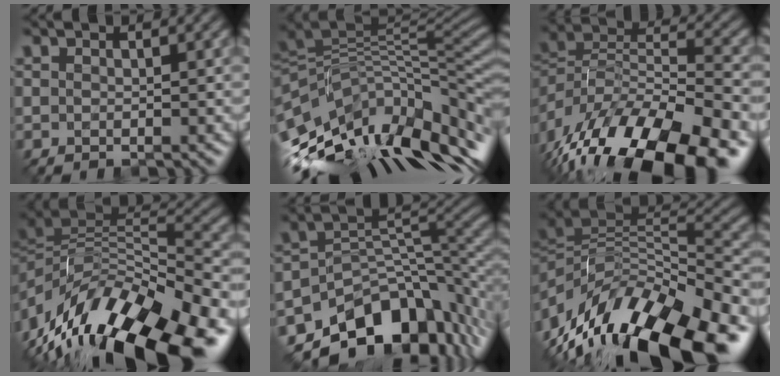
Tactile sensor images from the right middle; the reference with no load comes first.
{"total": 14.1, "force": [-5.0, 6.1, 11.7], "torque": [-0.224, 0.002, -0.072]}
{"total": 15.0, "force": [-9.2, 5.9, 10.3], "torque": [-0.186, 0.004, -0.149]}
{"total": 14.1, "force": [-7.1, 6.2, 10.5], "torque": [-0.198, 0.006, -0.112]}
{"total": 11.3, "force": [-7.6, 6.1, 5.7], "torque": [-0.077, 0.002, -0.140]}
{"total": 14.5, "force": [-7.0, 6.8, 10.7], "torque": [-0.199, -0.003, -0.105]}